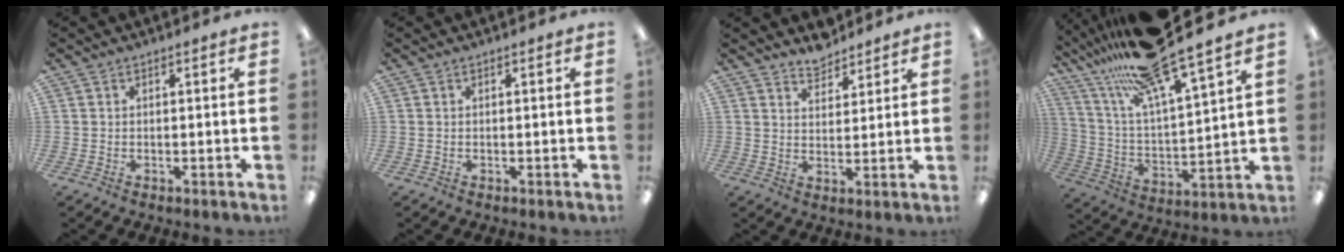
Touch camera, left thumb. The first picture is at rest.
{"total": 0.0}
{"total": 4.8, "force": [4.5, 1.6, 0.4], "torque": [0.007, -0.031, 0.082]}
{"total": 20.6, "force": [17.2, 2.8, 11.0], "torque": [-0.202, -0.111, 0.285]}